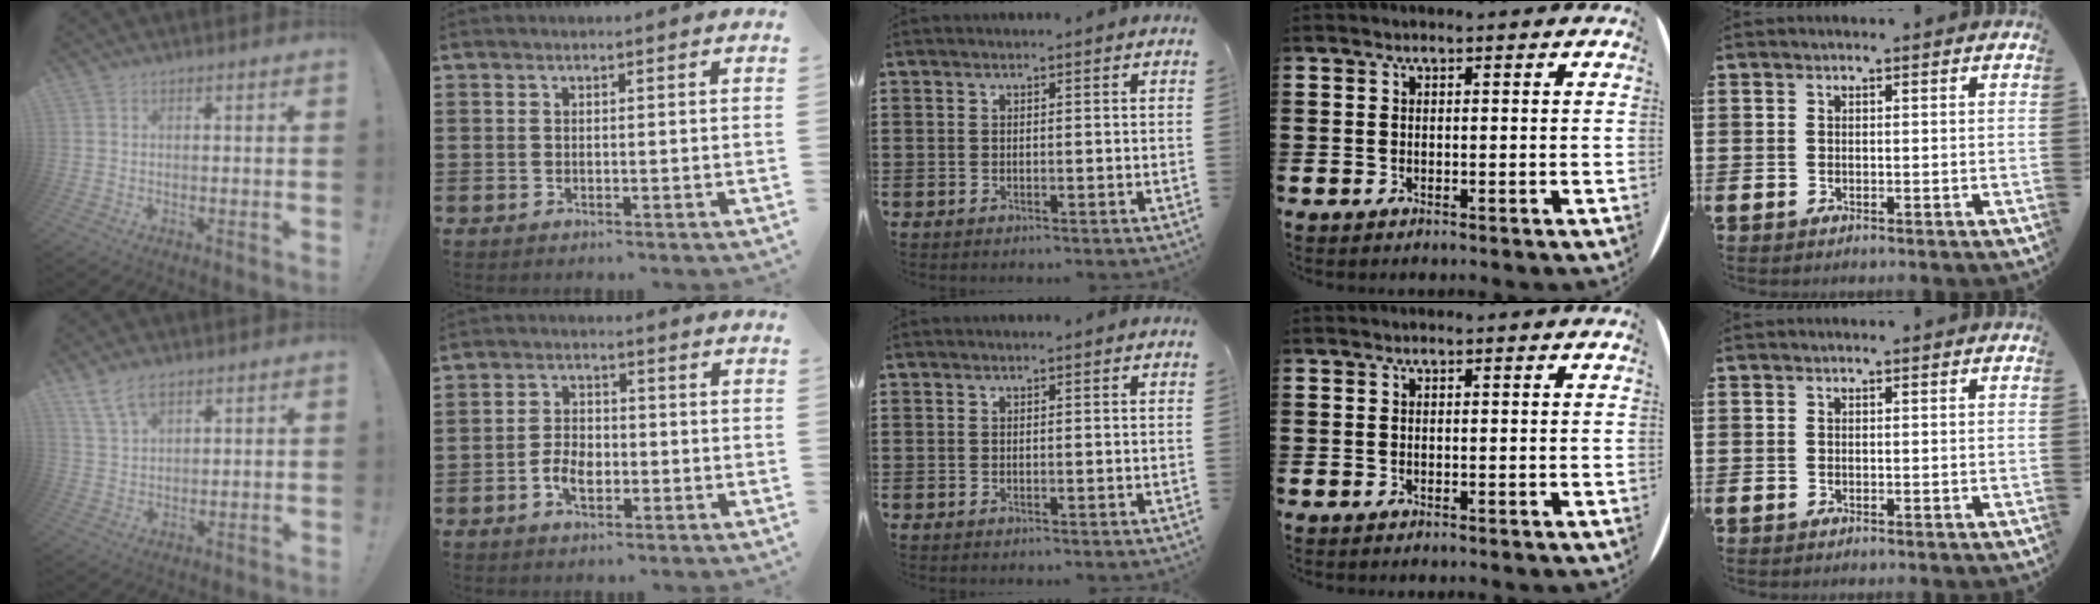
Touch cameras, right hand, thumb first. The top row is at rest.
{"thumb": {"total": 7.3, "force": [4.8, 3.7, 4.1], "torque": [-0.077, -0.014, 0.094]}, "index": {"total": 4.2, "force": [-1.7, 2.3, 3.0], "torque": [-0.063, -0.001, -0.033]}}